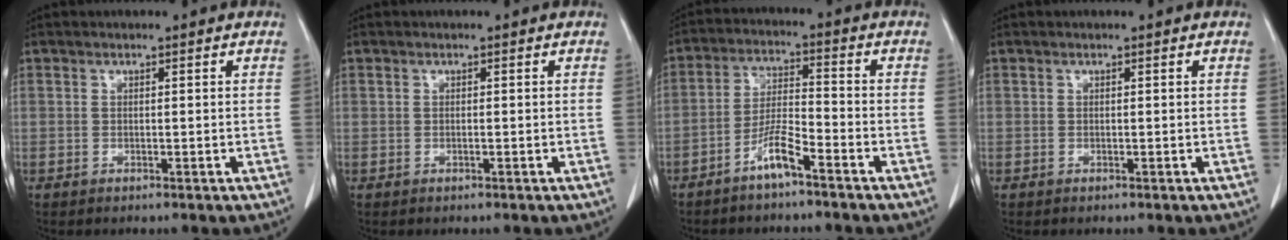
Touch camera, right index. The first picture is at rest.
{"total": 0.0}
{"total": 5.8, "force": [-4.1, 0.5, 4.2], "torque": [-0.089, 0.002, -0.080]}
{"total": 0.0}